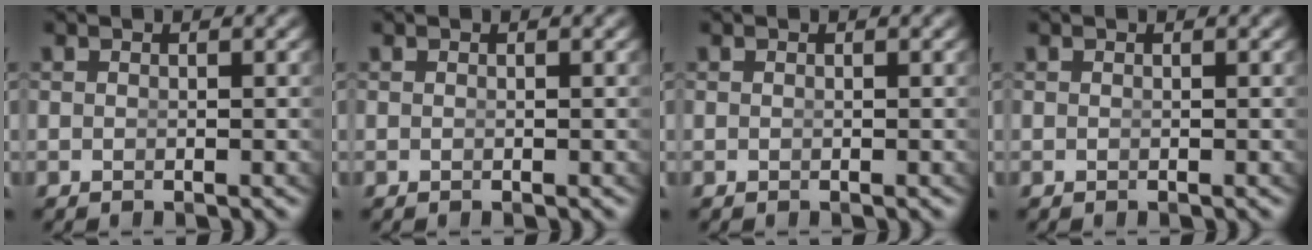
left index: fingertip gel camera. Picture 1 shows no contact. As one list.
[{"total": 0.0}, {"total": 0.0}, {"total": 0.0}]